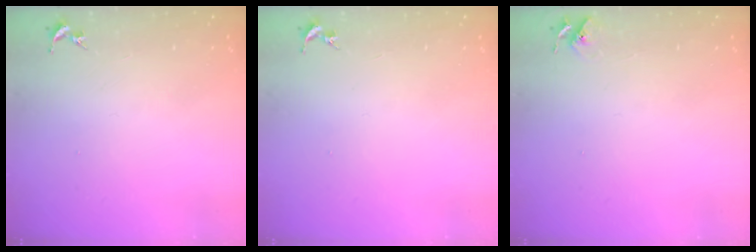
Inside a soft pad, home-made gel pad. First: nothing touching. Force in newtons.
{"total": 0.0}
{"total": 5.8, "press": 5.8, "slide": 0.7}